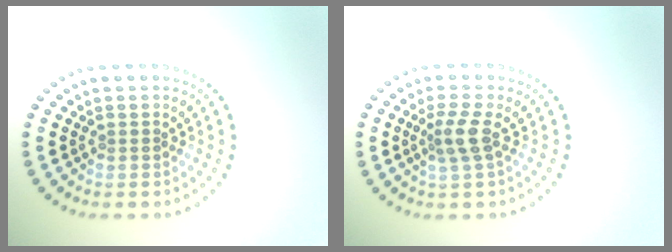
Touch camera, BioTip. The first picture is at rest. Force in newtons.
{"total": 2.5, "press": 1.9, "slide": 1.6}